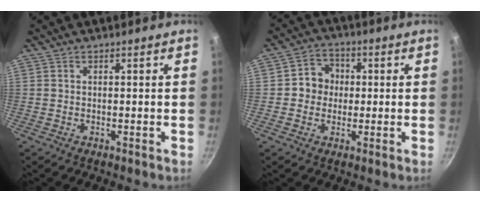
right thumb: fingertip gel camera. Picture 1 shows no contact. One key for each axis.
{"total": 6.2, "fx": 0.3, "fy": 5.7, "fz": 2.4, "tx": 0.002, "ty": 0.011, "tz": -0.008}